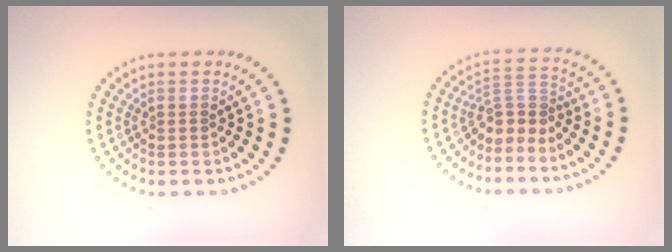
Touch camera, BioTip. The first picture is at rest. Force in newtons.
{"total": 2.7, "press": 1.9, "slide": 2.0}